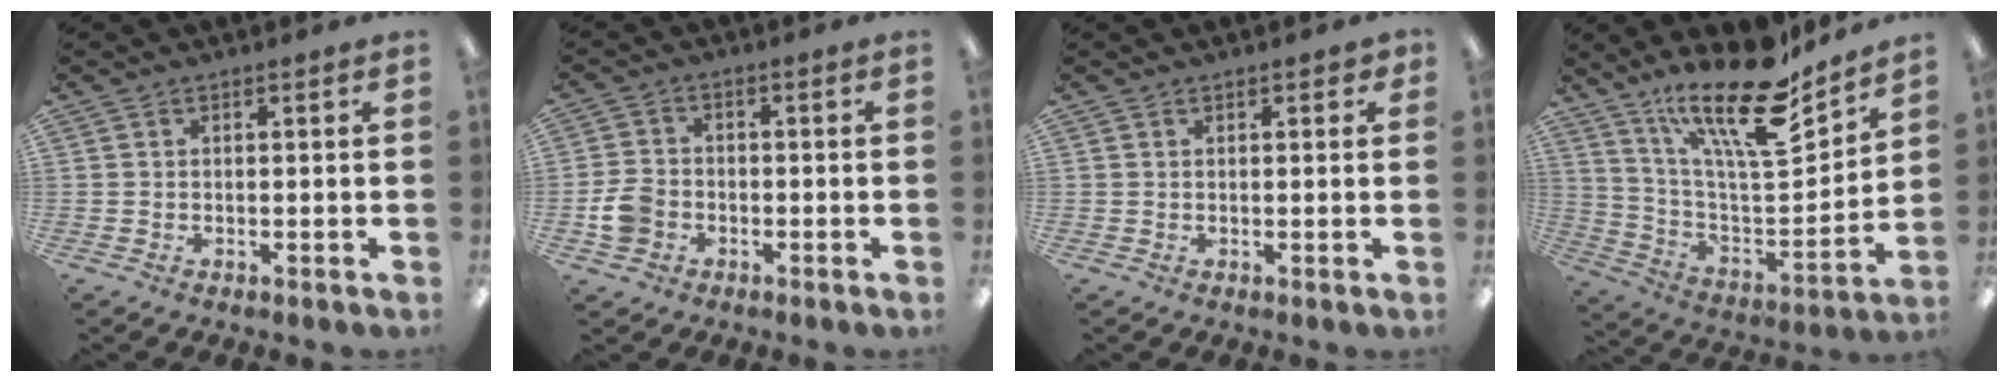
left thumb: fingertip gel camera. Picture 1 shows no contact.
{"total": 5.5, "force": [-2.0, 4.4, 2.7], "torque": [-0.055, 0.011, -0.037]}
{"total": 1.6, "force": [0.9, 0.7, 1.1], "torque": [-0.008, -0.004, 0.013]}
{"total": 22.1, "force": [16.2, 6.3, 13.7], "torque": [-0.241, -0.112, 0.274]}